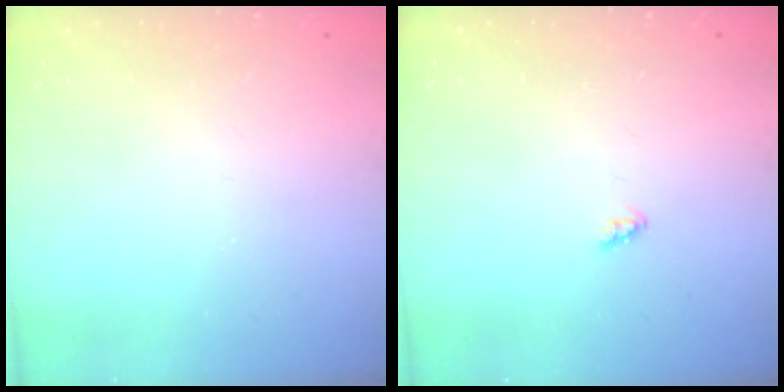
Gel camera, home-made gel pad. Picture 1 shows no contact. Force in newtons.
{"total": 2.4, "press": 2.4, "slide": 0.3}